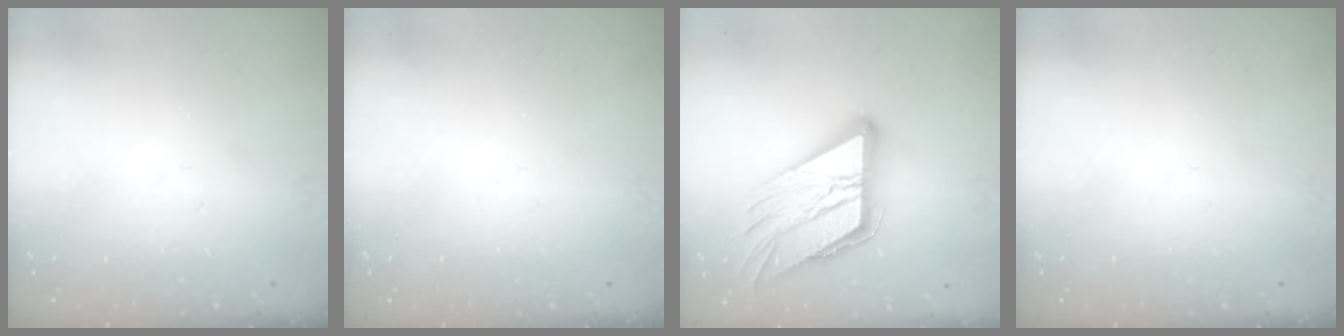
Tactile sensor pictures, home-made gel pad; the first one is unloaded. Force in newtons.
{"total": 0.0}
{"total": 18.6, "press": 18.5, "slide": 2.2}
{"total": 0.0}